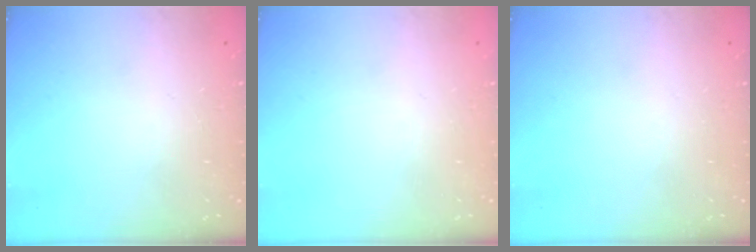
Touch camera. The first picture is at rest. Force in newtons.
{"total": 0.0}
{"total": 0.0}